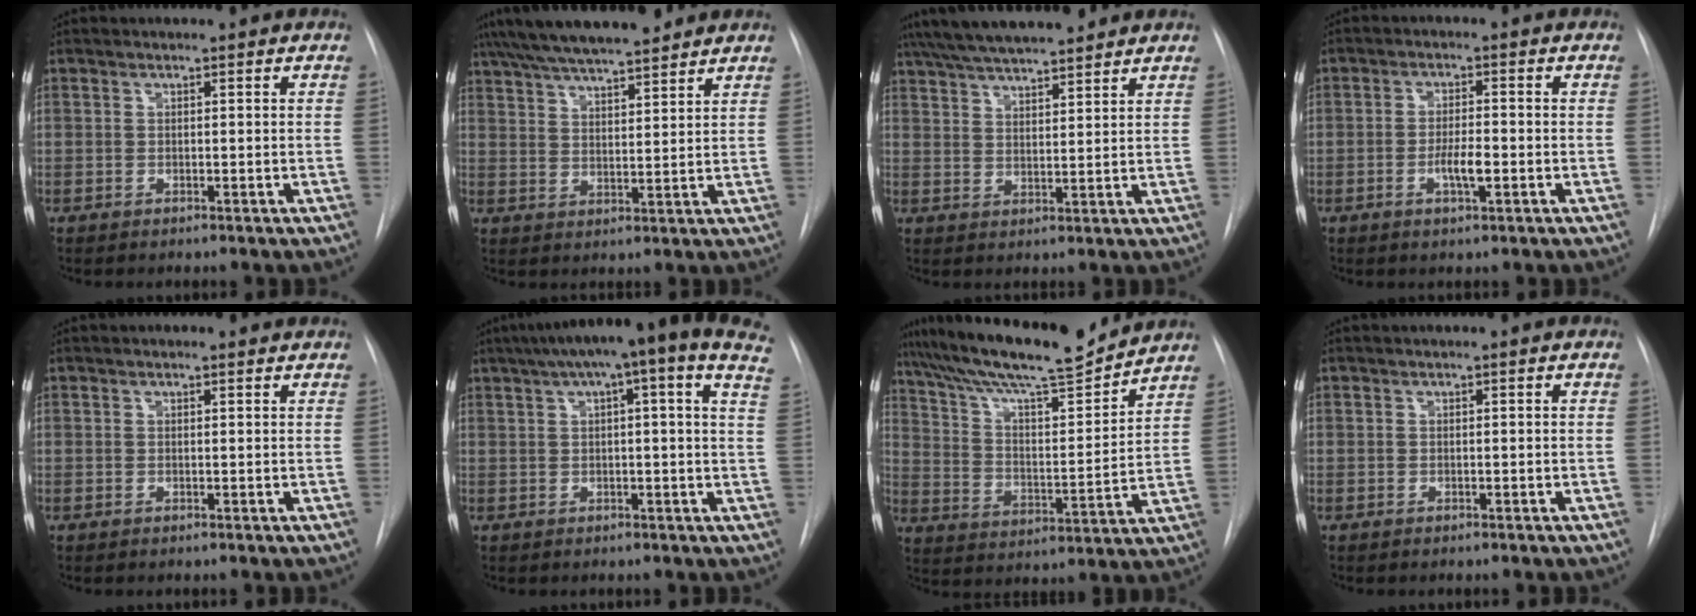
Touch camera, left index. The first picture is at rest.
{"total": 14.8, "force": [12.8, 2.2, 7.0], "torque": [-0.125, 0.034, 0.206]}
{"total": 13.4, "force": [11.8, 1.9, 6.1], "torque": [-0.106, 0.032, 0.191]}
{"total": 3.9, "force": [-1.2, 0.8, 3.6], "torque": [-0.065, 0.000, -0.021]}
{"total": 0.7, "force": [0.5, 0.3, 0.5], "torque": [-0.012, 0.003, 0.005]}
{"total": 19.7, "force": [13.5, 1.5, 14.2], "torque": [-0.222, 0.054, 0.159]}
{"total": 18.4, "force": [16.1, 1.6, 8.7], "torque": [-0.153, 0.004, 0.262]}
{"total": 0.0}